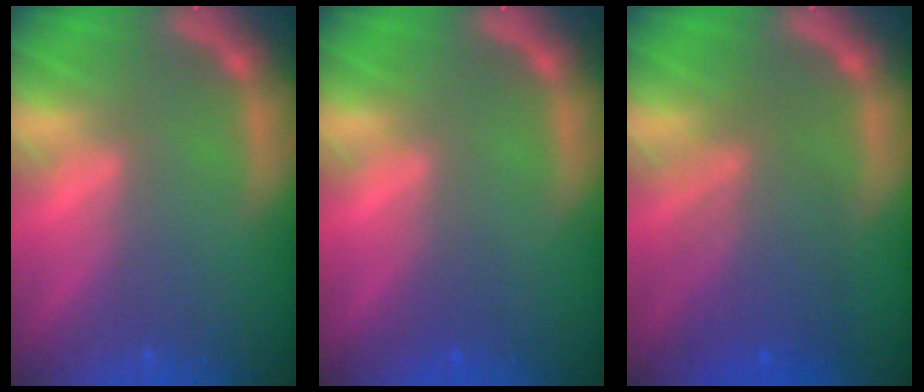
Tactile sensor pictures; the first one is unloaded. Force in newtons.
{"total": 1.0}
{"total": 6.0}